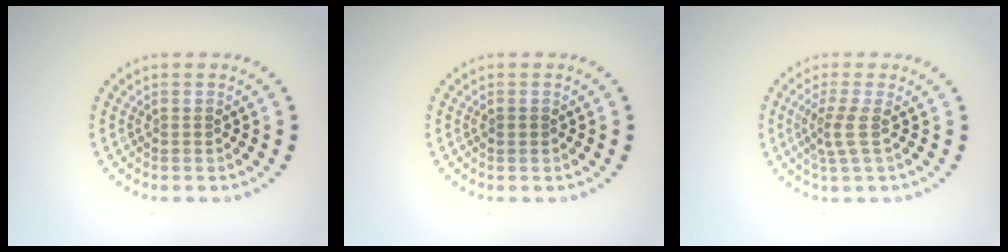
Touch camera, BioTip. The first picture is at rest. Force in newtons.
{"total": 0.8, "press": 0.8, "slide": 0.1}
{"total": 2.2, "press": 1.7, "slide": 1.4}